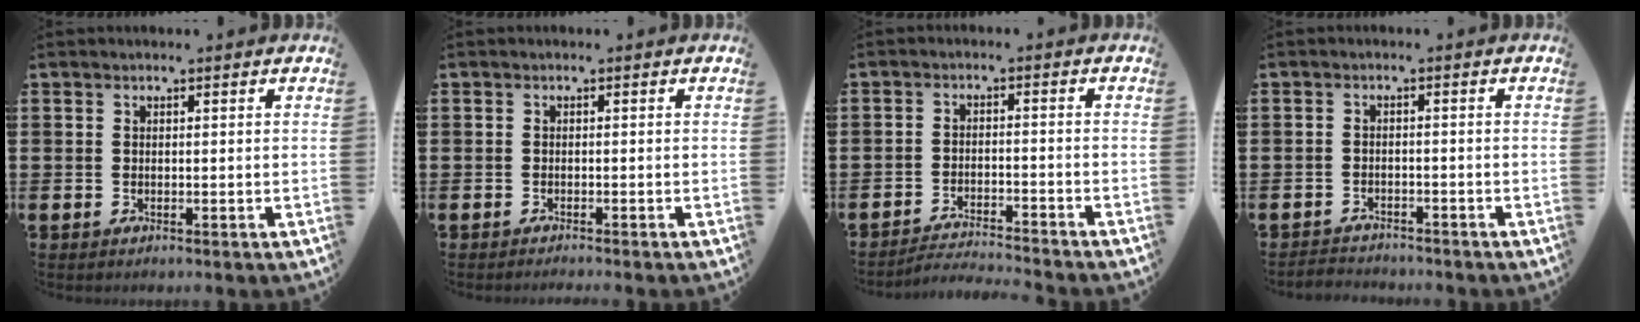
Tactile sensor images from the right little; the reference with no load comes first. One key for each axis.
{"total": 0.6, "fx": -0.5, "fy": -0.1, "fz": 0.1, "tx": -0.002, "ty": -0.002, "tz": -0.011}
{"total": 2.8, "fx": -2.8, "fy": -0.2, "fz": 0.2, "tx": -0.005, "ty": 0.002, "tz": -0.059}
{"total": 1.7, "fx": -1.6, "fy": 0.1, "fz": -0.3, "tx": -0.001, "ty": 0.003, "tz": -0.038}